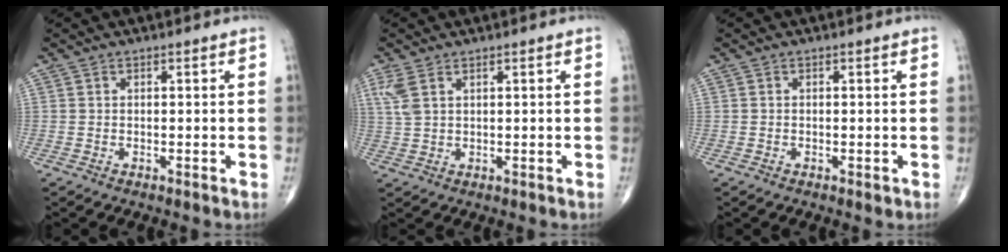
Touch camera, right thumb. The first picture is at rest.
{"total": 3.8, "force": [1.9, 1.8, 2.7], "torque": [-0.072, 0.005, 0.049]}
{"total": 0.7, "force": [-0.3, 0.3, 0.5], "torque": [-0.008, -0.002, -0.004]}